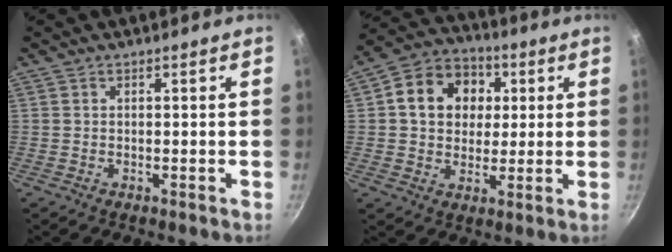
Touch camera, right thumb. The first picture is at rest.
{"total": 13.3, "force": [2.9, 10.9, 7.0], "torque": [-0.093, 0.015, 0.034]}